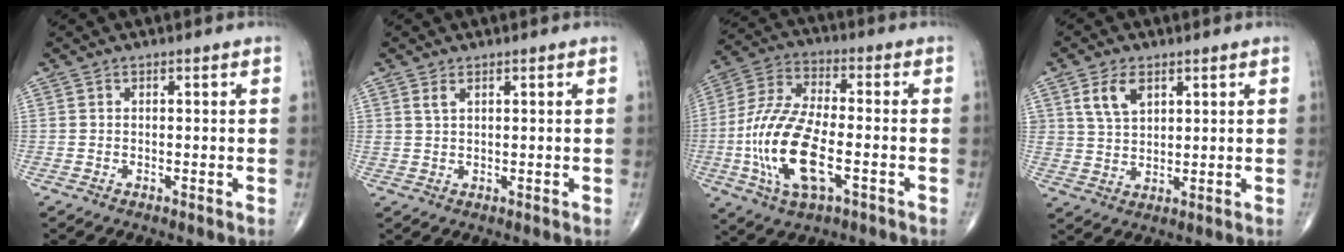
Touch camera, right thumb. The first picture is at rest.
{"total": 1.5, "force": [0.9, 0.6, 1.0], "torque": [-0.022, 0.000, 0.023]}
{"total": 17.3, "force": [-4.4, 7.6, 14.9], "torque": [-0.314, 0.018, -0.080]}
{"total": 6.0, "force": [2.9, 3.7, 3.8], "torque": [-0.062, -0.014, 0.059]}